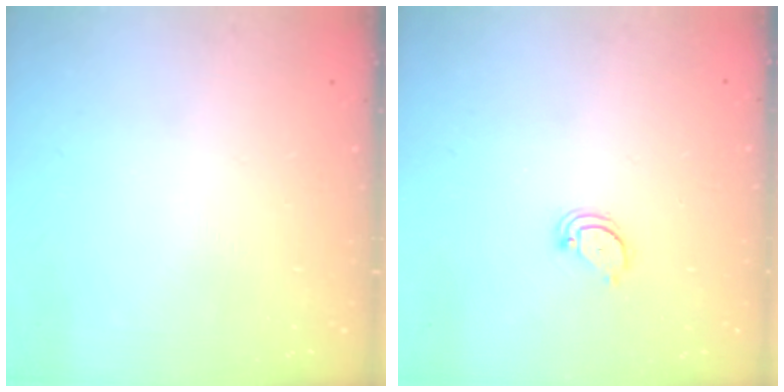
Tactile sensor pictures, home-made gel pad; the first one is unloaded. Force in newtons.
{"total": 2.1, "press": 2.1, "slide": 0.2}